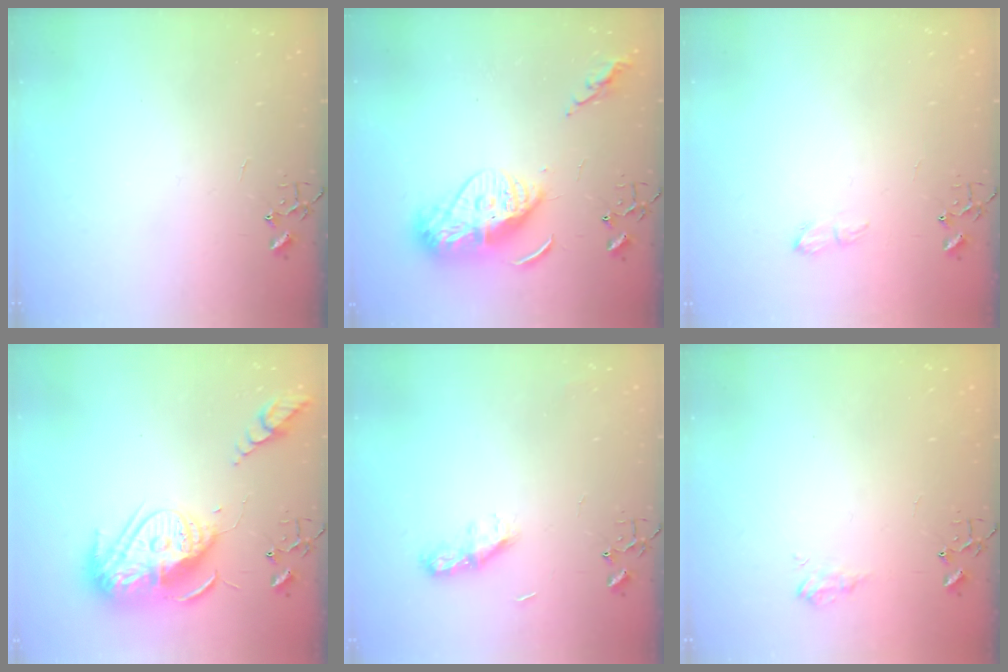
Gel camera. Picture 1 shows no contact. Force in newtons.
{"total": 16.3, "press": 16.3, "slide": 1.3}
{"total": 6.1, "press": 6.0, "slide": 0.8}
{"total": 18.9, "press": 18.8, "slide": 2.1}
{"total": 7.2, "press": 7.1, "slide": 0.6}
{"total": 8.2, "press": 8.2, "slide": 0.5}